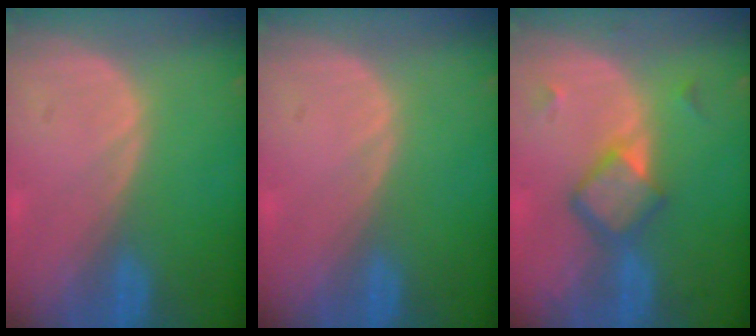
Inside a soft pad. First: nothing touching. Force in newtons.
{"total": 0.0}
{"total": 5.8, "press": 5.1, "slide": 2.7}